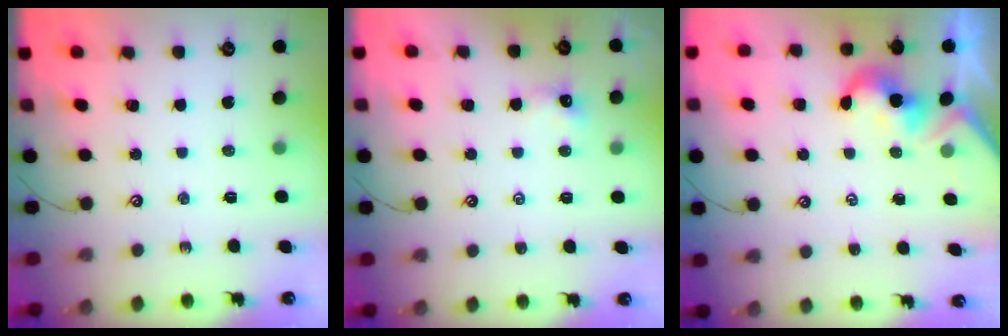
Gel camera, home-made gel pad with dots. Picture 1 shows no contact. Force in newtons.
{"total": 0.6, "press": 0.4, "slide": 0.4}
{"total": 1.9, "press": 1.9, "slide": 0.5}